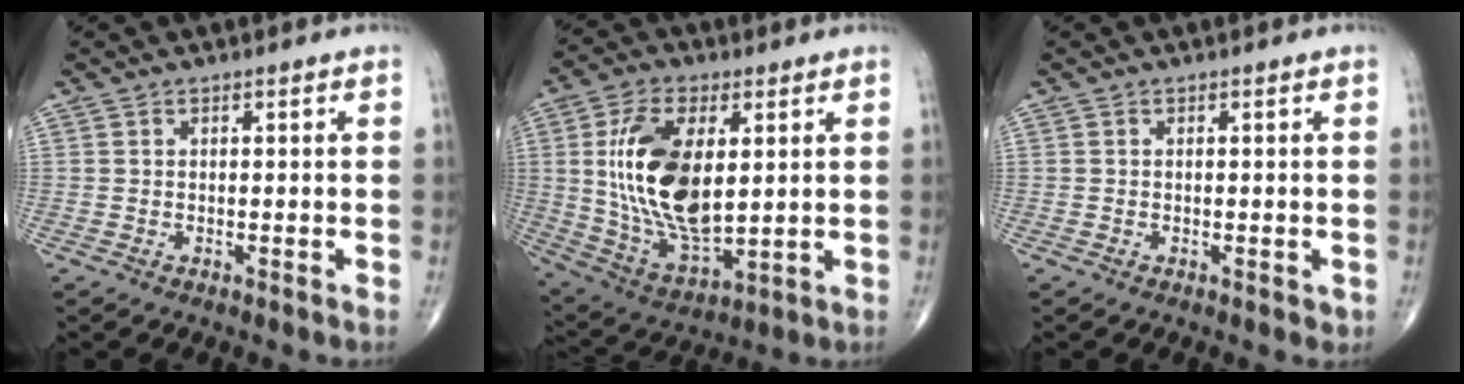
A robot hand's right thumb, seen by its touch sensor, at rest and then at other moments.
{"total": 19.4, "force": [3.1, 10.0, 16.4], "torque": [-0.303, -0.019, 0.068]}
{"total": 0.6, "force": [-0.1, 0.4, 0.4], "torque": [-0.005, -0.002, -0.002]}